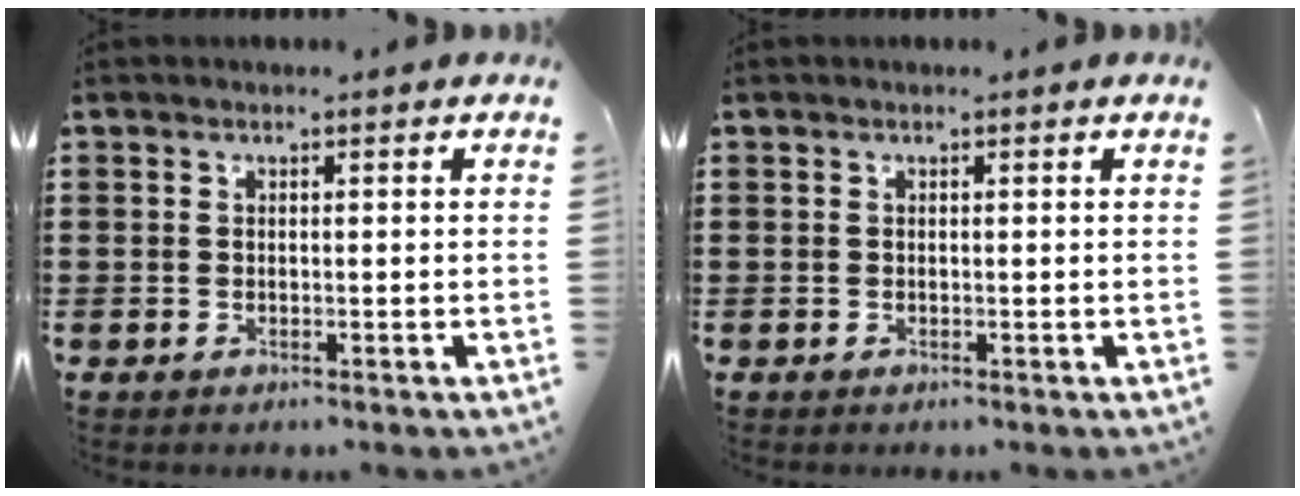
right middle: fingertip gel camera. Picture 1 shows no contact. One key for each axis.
{"total": 0.0}